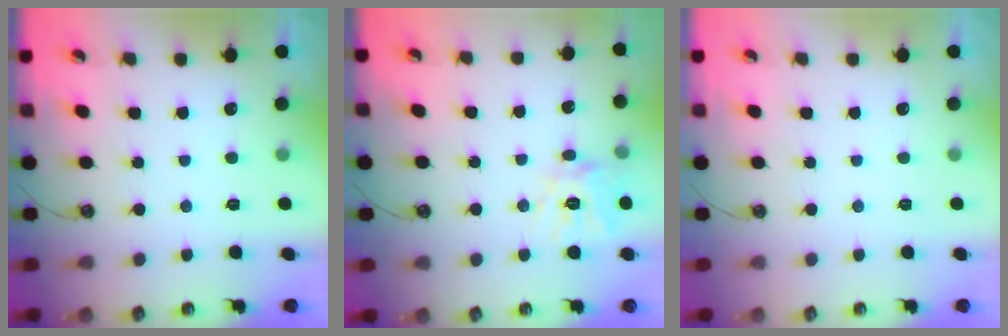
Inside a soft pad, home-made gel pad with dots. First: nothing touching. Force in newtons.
{"total": 12.3, "press": 12.2, "slide": 1.0}
{"total": 0.0}